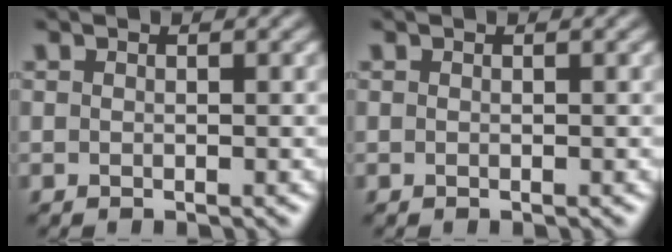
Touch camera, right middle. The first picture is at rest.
{"total": 0.0}